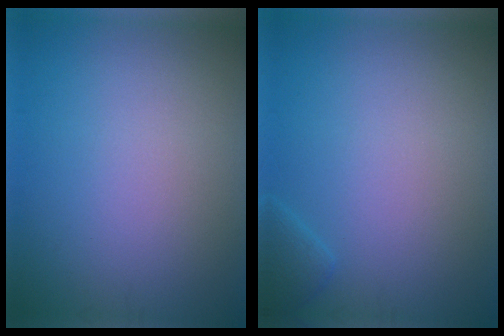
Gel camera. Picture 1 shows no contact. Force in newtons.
{"total": 1.3, "press": 1.3, "slide": 0.1}